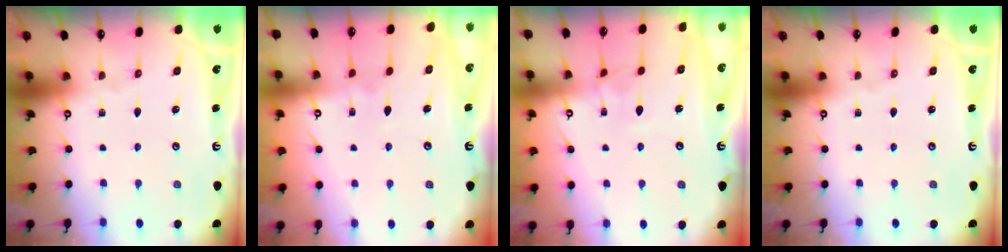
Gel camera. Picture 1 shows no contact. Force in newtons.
{"total": 2.9, "press": 2.8, "slide": 0.5}
{"total": 1.5, "press": 1.4, "slide": 0.5}
{"total": 0.0}